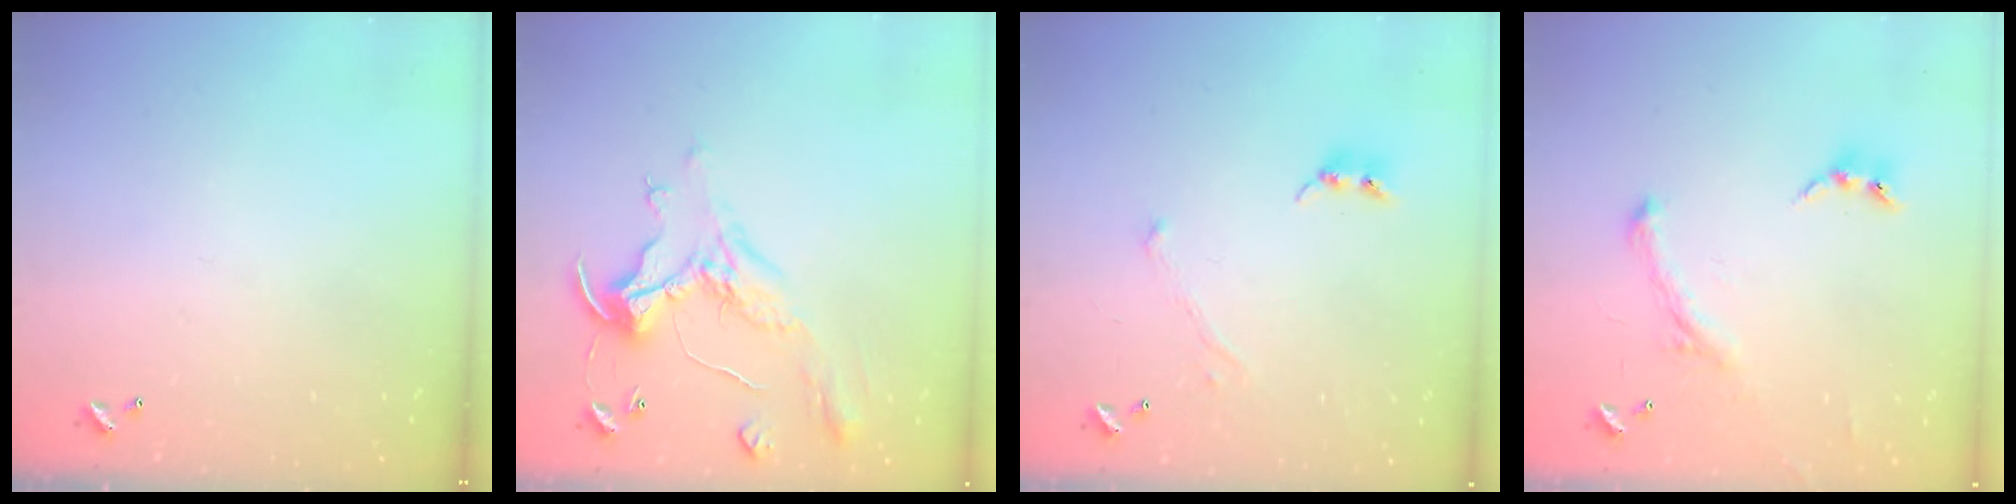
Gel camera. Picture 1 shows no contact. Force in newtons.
{"total": 0.9, "press": 0.2, "slide": 0.9}
{"total": 0.9, "press": 0.4, "slide": 0.8}
{"total": 0.6, "press": 0.6, "slide": 0.1}